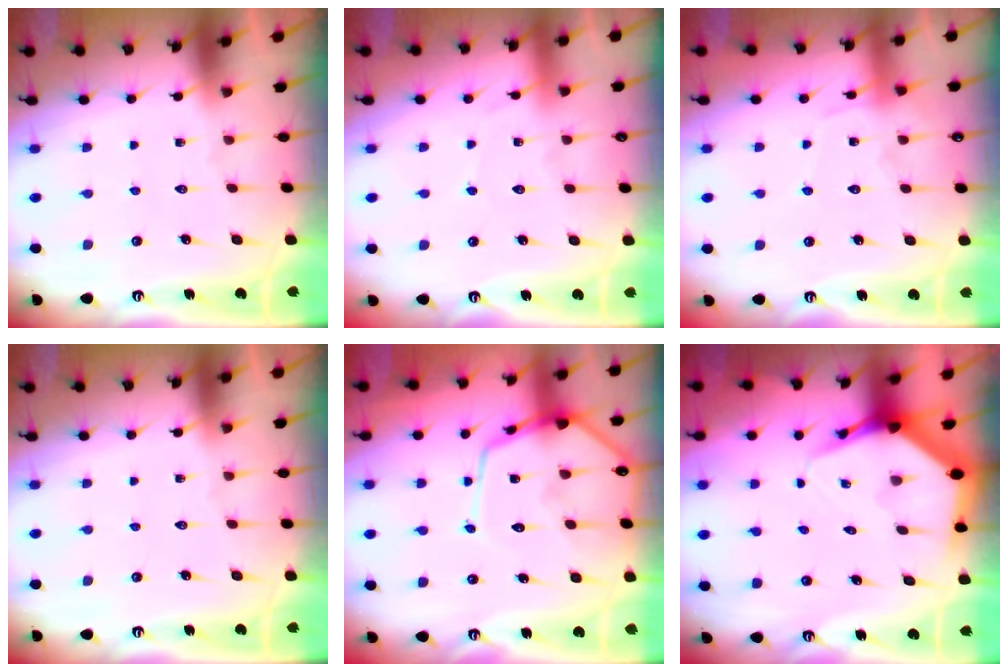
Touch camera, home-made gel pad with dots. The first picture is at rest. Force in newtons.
{"total": 2.9, "press": 2.8, "slide": 0.4}
{"total": 6.2, "press": 6.1, "slide": 0.7}
{"total": 0.0}
{"total": 13.6, "press": 13.6, "slide": 1.2}
{"total": 5.8, "press": 5.8, "slide": 0.3}